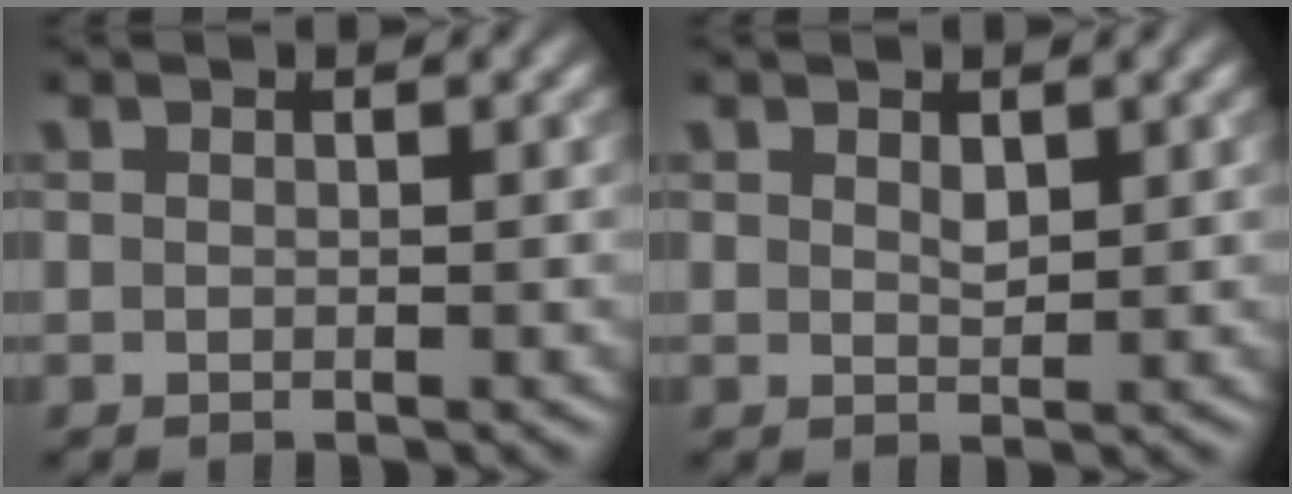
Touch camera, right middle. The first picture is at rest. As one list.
[{"total": 1.1, "force": [0.6, 0.5, 0.7], "torque": [-0.014, -0.002, 0.013]}]